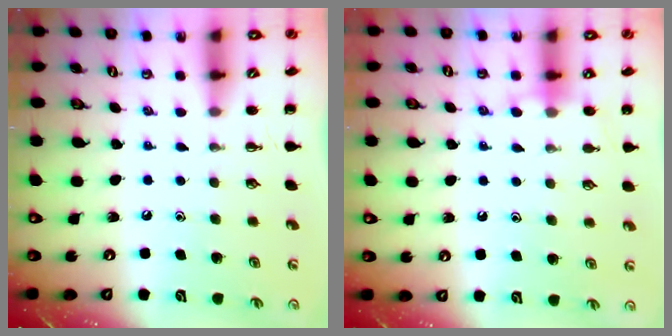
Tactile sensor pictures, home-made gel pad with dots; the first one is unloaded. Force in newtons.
{"total": 7.9, "press": 7.4, "slide": 2.6}